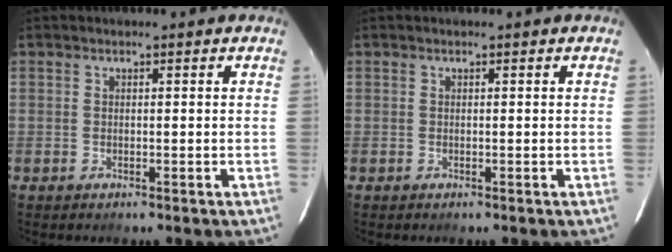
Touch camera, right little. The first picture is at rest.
{"total": 0.0}